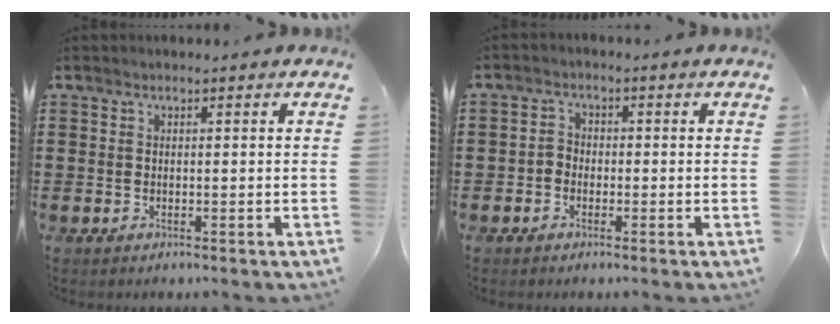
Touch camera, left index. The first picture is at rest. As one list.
[{"total": 1.9, "force": [-1.2, 1.3, 0.5], "torque": [-0.014, 0.006, -0.027]}]